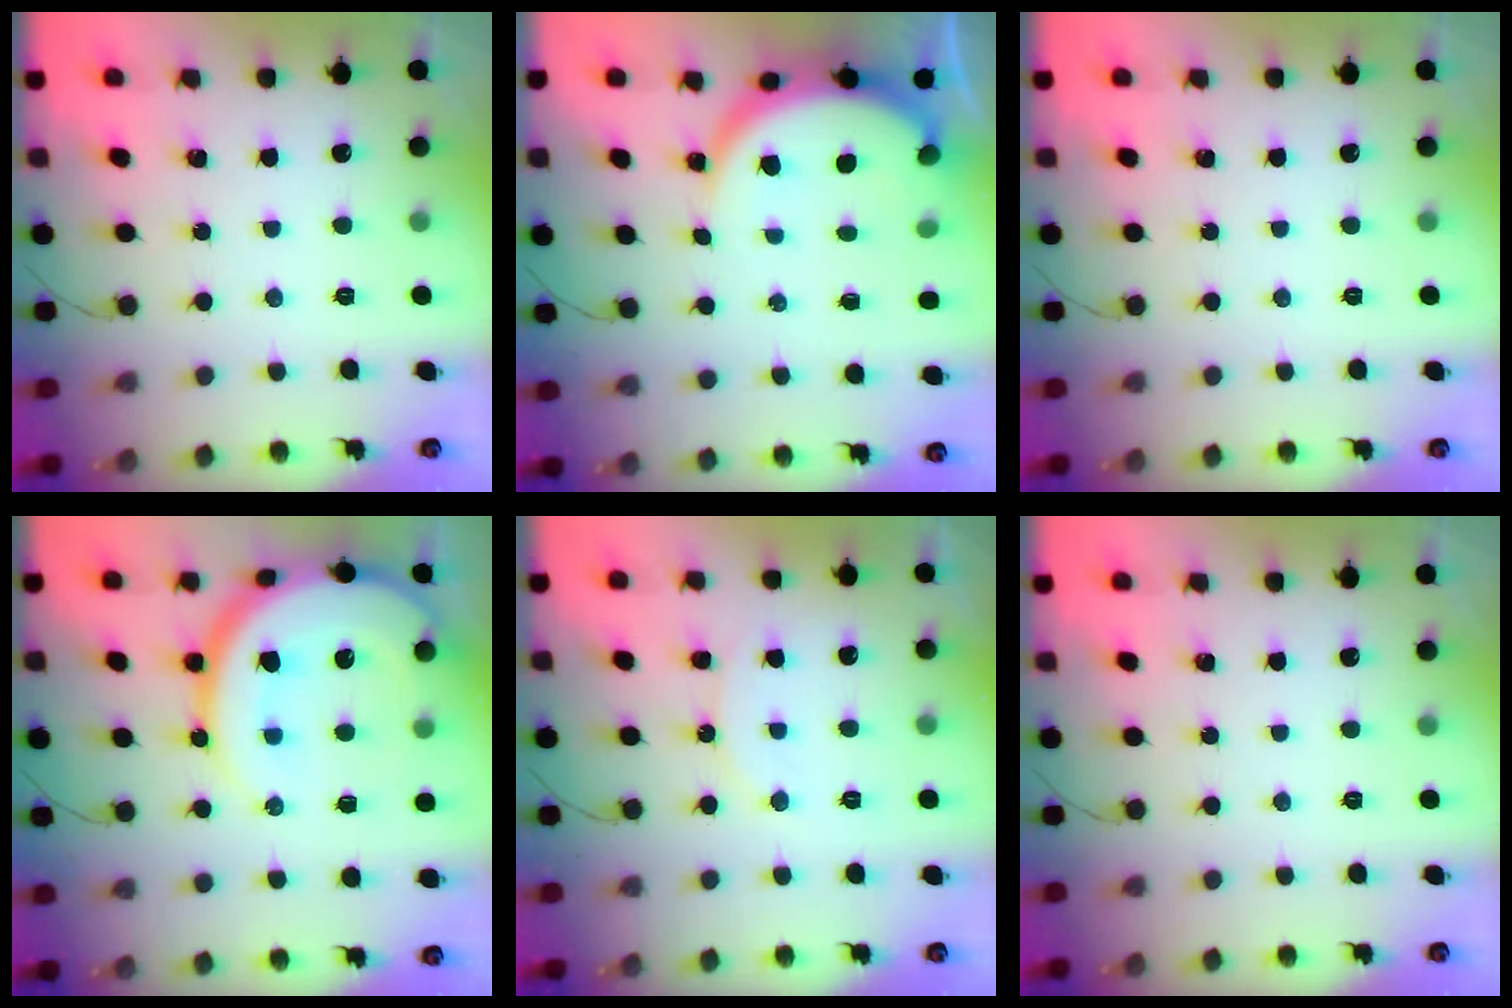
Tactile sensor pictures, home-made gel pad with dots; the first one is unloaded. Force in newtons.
{"total": 8.4, "press": 8.3, "slide": 1.0}
{"total": 0.0}
{"total": 23.5, "press": 23.5, "slide": 1.9}
{"total": 7.6, "press": 7.6, "slide": 0.7}
{"total": 0.0}